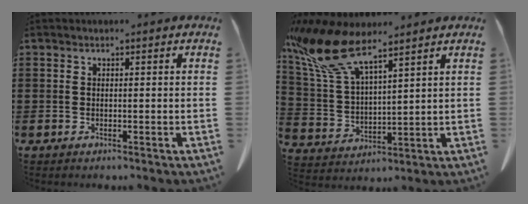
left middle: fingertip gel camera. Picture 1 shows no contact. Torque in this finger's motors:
{"motor_torque": [2.14, 0.00, 0.45, 0.21]}